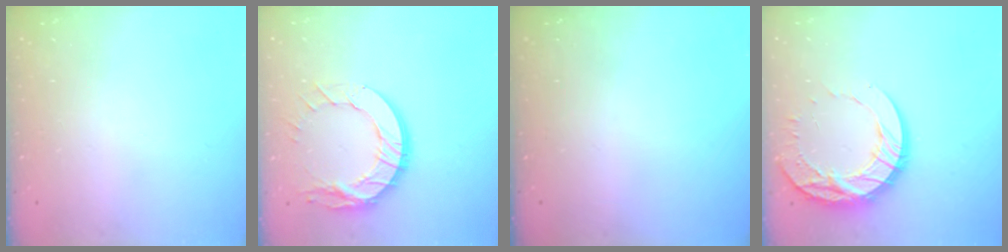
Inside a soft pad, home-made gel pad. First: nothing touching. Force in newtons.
{"total": 14.5, "press": 14.4, "slide": 1.2}
{"total": 0.0}
{"total": 17.2, "press": 17.1, "slide": 1.5}